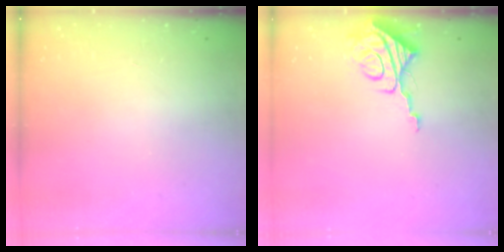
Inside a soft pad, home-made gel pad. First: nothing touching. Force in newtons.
{"total": 9.2, "press": 9.1, "slide": 0.8}